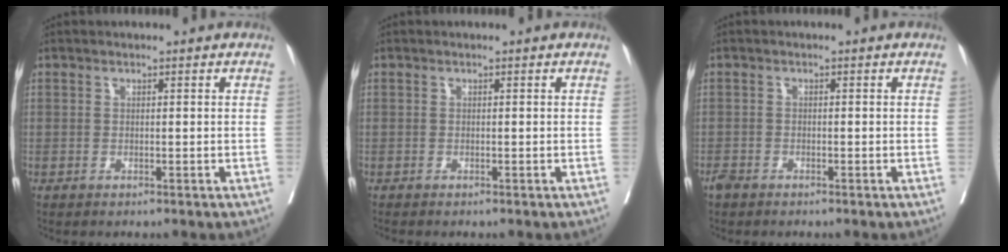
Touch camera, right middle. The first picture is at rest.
{"total": 0.6, "force": [-0.5, 0.1, 0.2], "torque": [-0.003, -0.001, -0.011]}
{"total": 1.2, "force": [-1.0, 0.3, 0.5], "torque": [-0.017, -0.004, -0.021]}